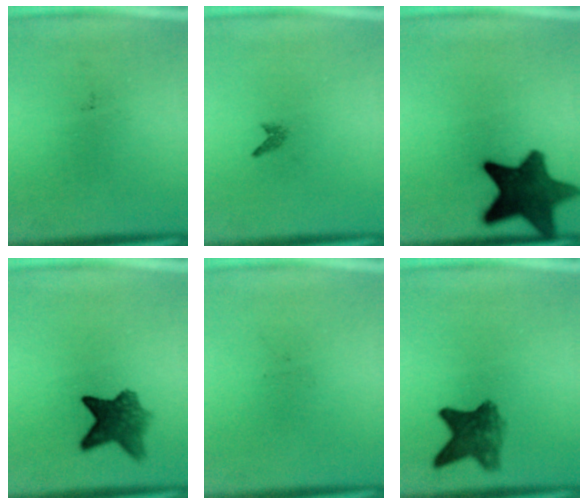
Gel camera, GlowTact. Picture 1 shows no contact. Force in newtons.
{"total": 0.7}
{"total": 13.3}
{"total": 7.2}
{"total": 0.0}
{"total": 6.1}